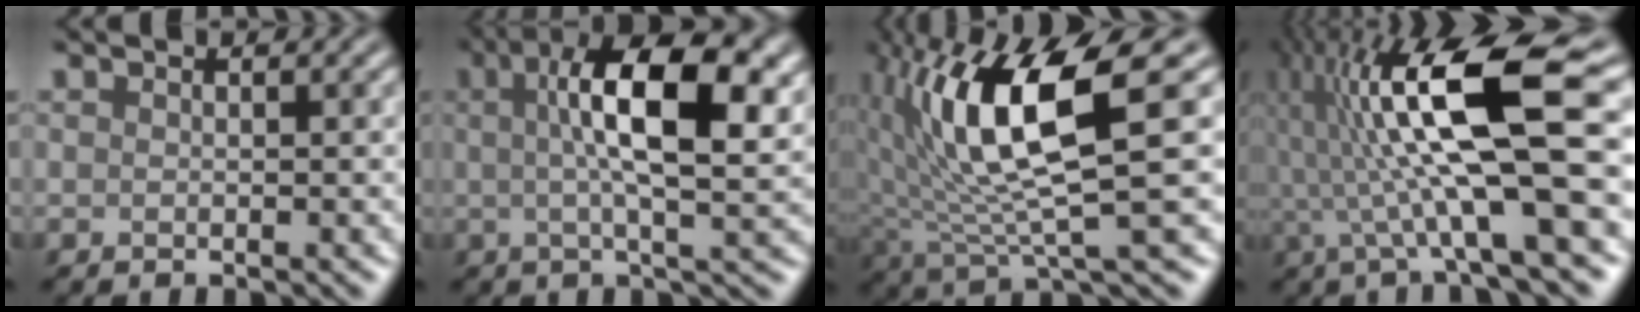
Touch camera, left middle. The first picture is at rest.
{"total": 10.6, "force": [2.1, 3.1, 9.9], "torque": [-0.150, 0.009, 0.038]}
{"total": 9.9, "force": [1.8, 2.6, 9.3], "torque": [-0.166, -0.004, 0.044]}
{"total": 12.7, "force": [0.5, 2.7, 12.4], "torque": [-0.225, 0.023, 0.012]}